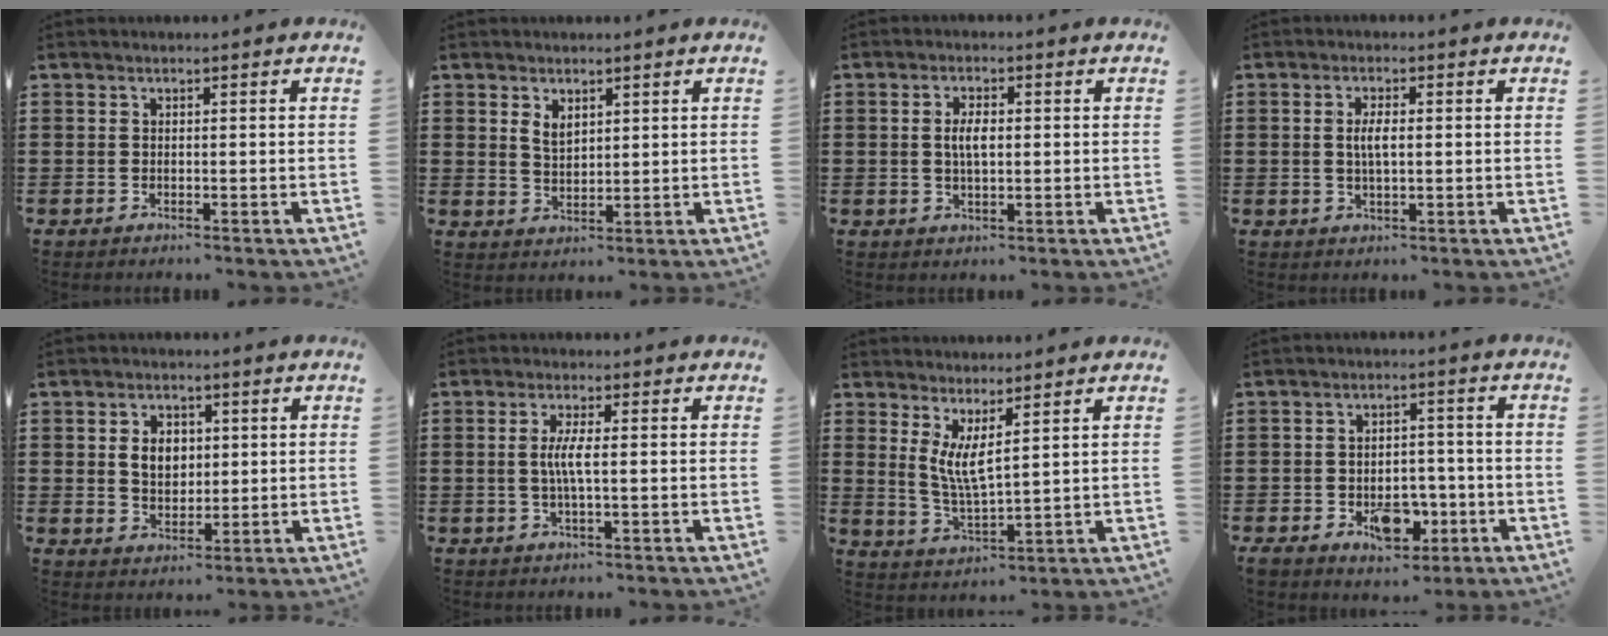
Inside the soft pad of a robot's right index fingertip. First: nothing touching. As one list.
[{"total": 2.5, "force": [1.5, 1.5, 1.3], "torque": [-0.023, 0.000, 0.027]}, {"total": 3.3, "force": [0.2, 1.3, 3.0], "torque": [-0.060, 0.003, 0.001]}, {"total": 2.9, "force": [0.1, 0.9, 2.8], "torque": [-0.054, 0.000, 0.000]}, {"total": 4.6, "force": [0.8, 3.4, 3.0], "torque": [-0.061, 0.011, 0.009]}, {"total": 3.7, "force": [-0.1, 0.4, 3.6], "torque": [-0.081, -0.008, -0.009]}, {"total": 5.1, "force": [2.2, 0.8, 4.5], "torque": [-0.095, -0.006, 0.042]}, {"total": 7.5, "force": [-3.0, 4.7, 5.0], "torque": [-0.065, 0.014, -0.050]}]